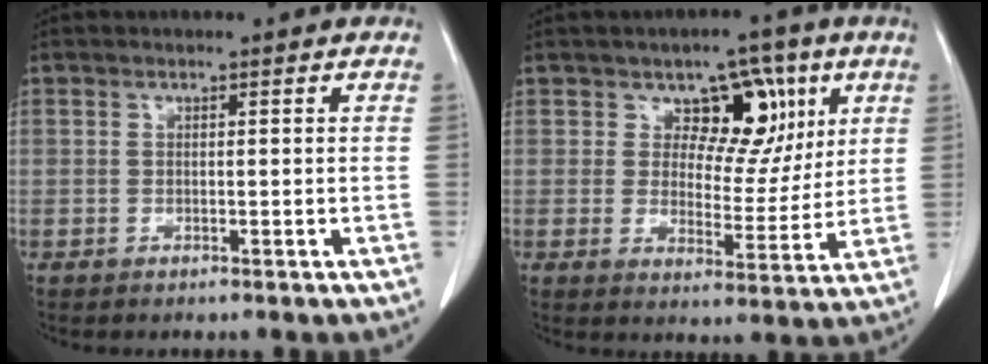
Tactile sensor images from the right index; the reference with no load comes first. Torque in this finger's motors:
{"motor_torque": [0.07, 0.06, 0.03, 0.00]}